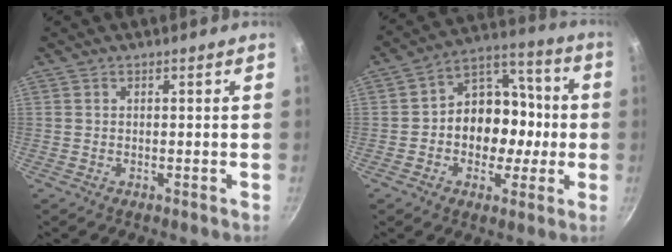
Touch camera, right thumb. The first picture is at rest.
{"total": 14.6, "force": [-1.9, 11.4, 8.9], "torque": [-0.076, 0.043, -0.040]}